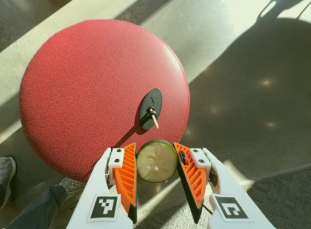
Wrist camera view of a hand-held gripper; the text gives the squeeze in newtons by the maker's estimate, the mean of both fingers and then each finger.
{"total": 10.0, "left": 10.1, "right": 10.0}